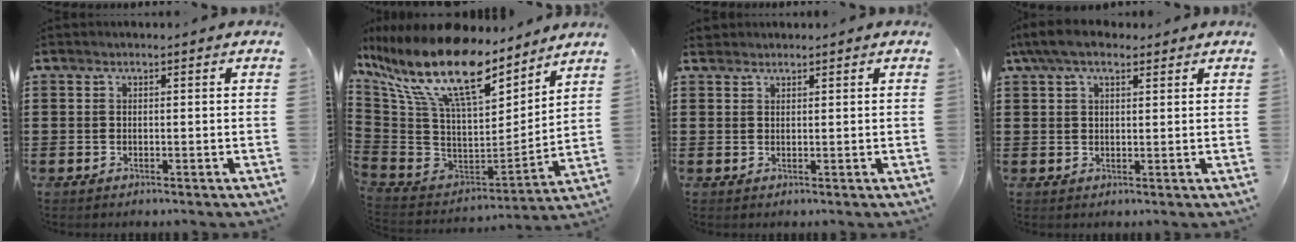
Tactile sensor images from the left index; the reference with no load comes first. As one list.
[{"total": 18.0, "force": [10.7, 6.1, 13.1], "torque": [-0.293, -0.070, 0.173]}, {"total": 1.1, "force": [1.0, 0.3, 0.2], "torque": [-0.005, 0.001, 0.021]}, {"total": 5.2, "force": [3.4, 2.2, 3.3], "torque": [-0.074, 0.006, 0.063]}]